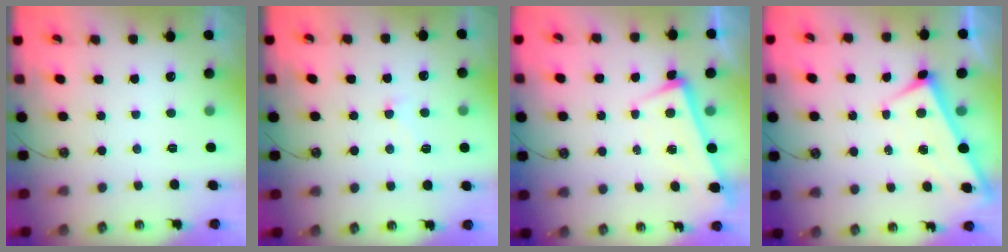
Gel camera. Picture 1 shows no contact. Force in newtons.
{"total": 0.7, "press": 0.6, "slide": 0.4}
{"total": 0.8, "press": 0.7, "slide": 0.5}
{"total": 1.9, "press": 1.9, "slide": 0.2}